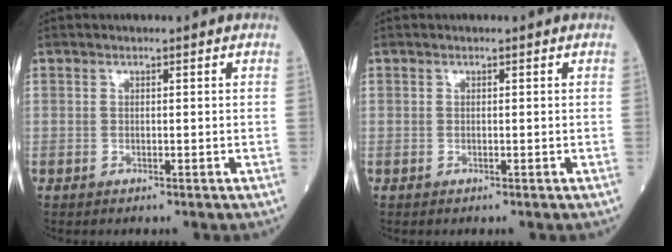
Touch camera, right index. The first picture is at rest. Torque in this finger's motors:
{"motor_torque": [0.04, -0.03, -0.01, -0.01]}